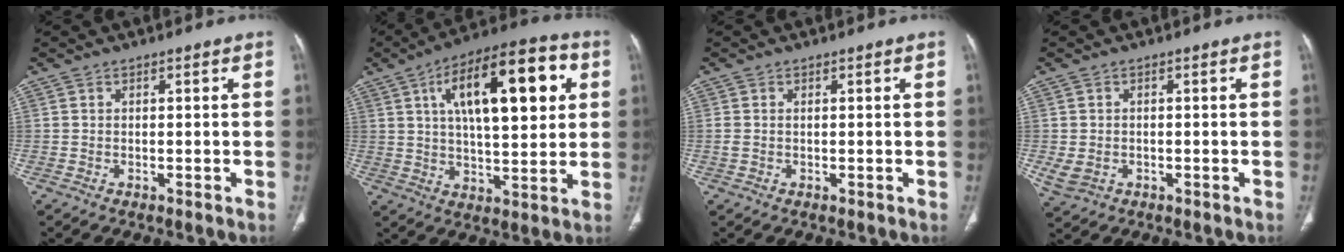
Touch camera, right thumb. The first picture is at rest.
{"total": 21.3, "force": [6.4, 8.5, 18.4], "torque": [-0.261, 0.004, 0.094]}
{"total": 1.3, "force": [0.2, 0.8, 1.0], "torque": [-0.036, 0.010, 0.009]}
{"total": 3.7, "force": [-0.7, 2.9, 2.1], "torque": [-0.047, 0.001, -0.002]}